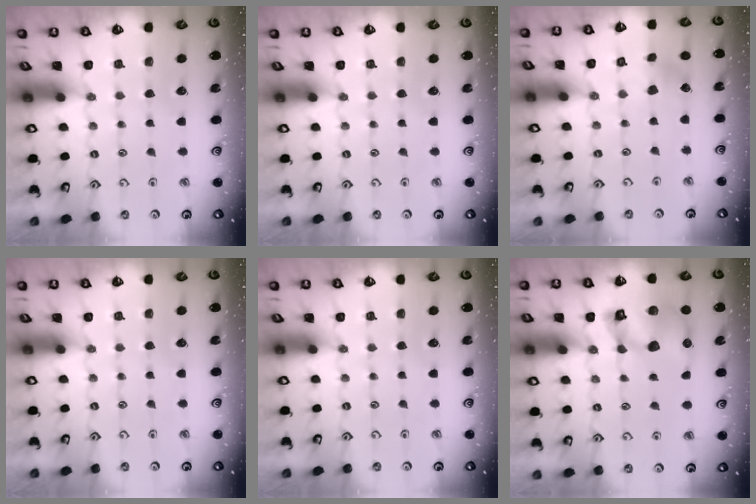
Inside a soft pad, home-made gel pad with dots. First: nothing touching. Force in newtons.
{"total": 0.0}
{"total": 3.1, "press": 3.0, "slide": 0.4}
{"total": 0.0}
{"total": 0.0}
{"total": 12.5, "press": 12.4, "slide": 1.7}